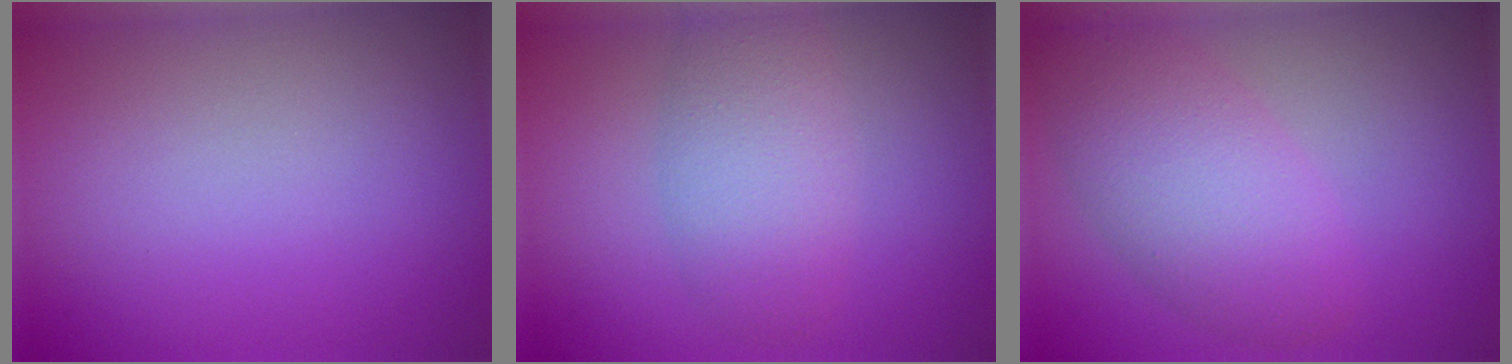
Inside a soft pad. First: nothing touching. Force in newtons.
{"total": 4.2, "press": 4.2, "slide": 0.2}
{"total": 6.0, "press": 6.0, "slide": 0.4}